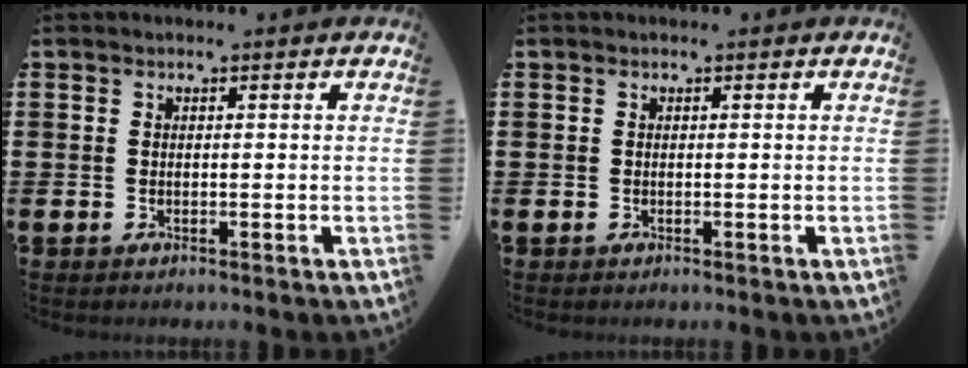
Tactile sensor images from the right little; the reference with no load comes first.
{"total": 0.0}